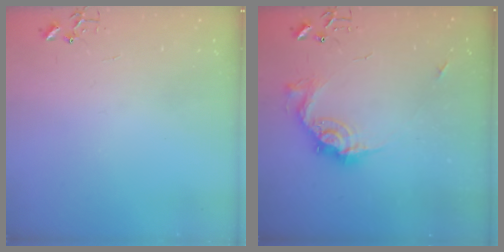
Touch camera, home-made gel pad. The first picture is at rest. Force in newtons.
{"total": 14.2, "press": 14.2, "slide": 1.3}